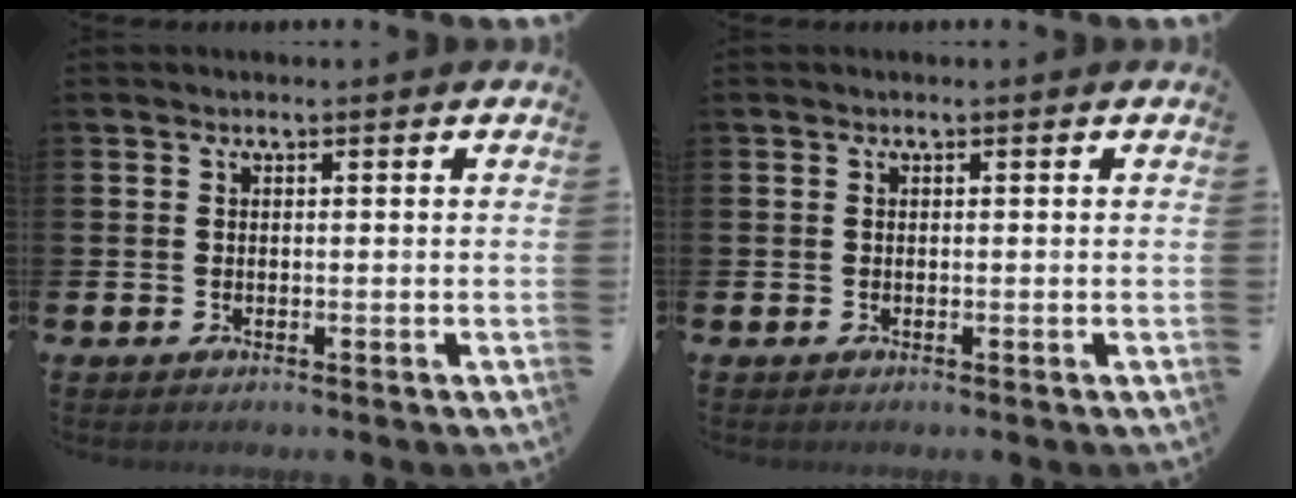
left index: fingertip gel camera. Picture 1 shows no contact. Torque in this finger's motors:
{"motor_torque": [-0.03, -0.02, 0.03, 0.01]}